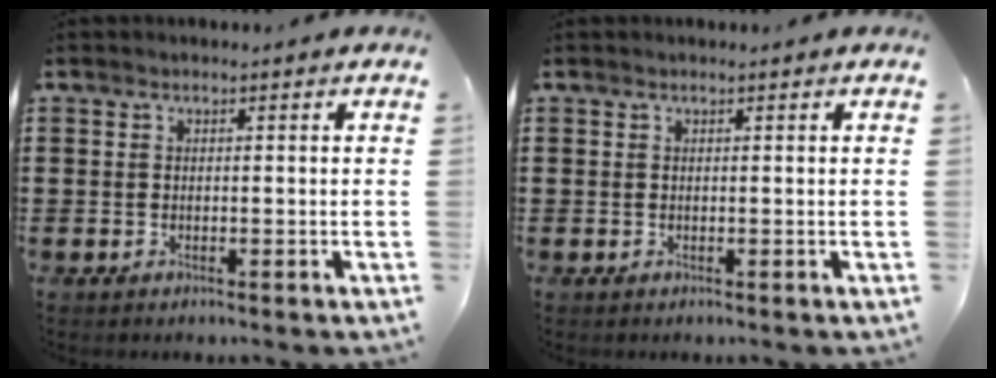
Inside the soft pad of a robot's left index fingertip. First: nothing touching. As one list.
[{"total": 0.0}]